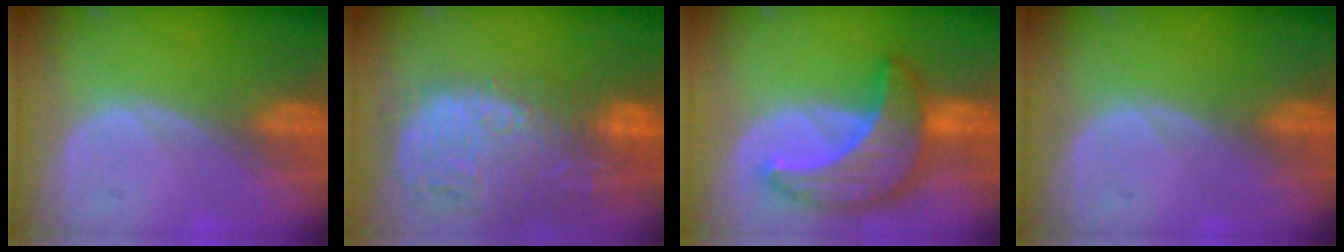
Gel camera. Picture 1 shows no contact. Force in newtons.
{"total": 16.0, "press": 13.2, "slide": 9.0}
{"total": 9.9, "press": 9.9, "slide": 0.8}
{"total": 0.0}